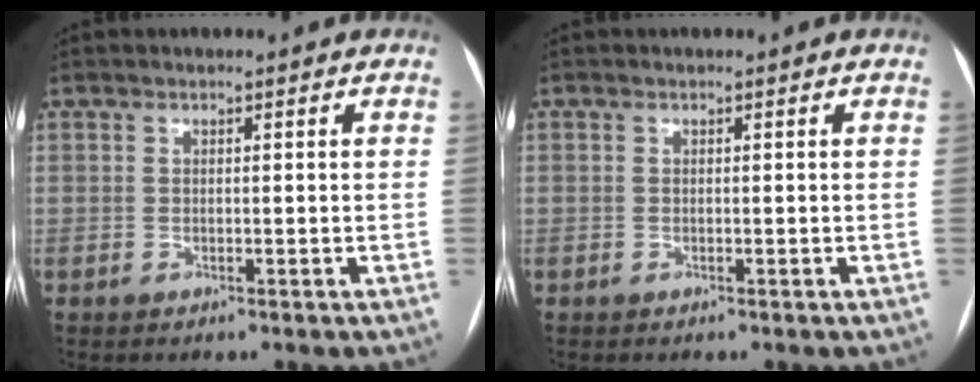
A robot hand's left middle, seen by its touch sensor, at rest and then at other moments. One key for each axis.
{"total": 0.0}